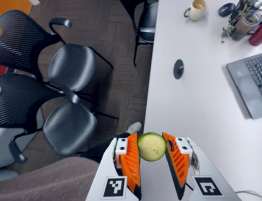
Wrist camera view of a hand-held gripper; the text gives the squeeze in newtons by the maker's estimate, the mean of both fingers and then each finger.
{"total": 10.2, "left": 9.9, "right": 10.4}